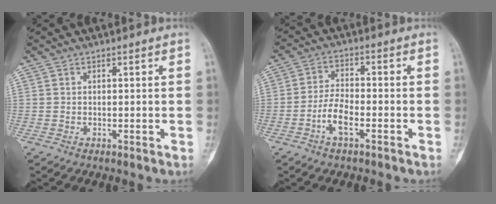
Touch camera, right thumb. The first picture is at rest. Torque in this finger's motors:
{"motor_torque": [-0.12, 0.37, 0.41, 0.26, 0.05]}